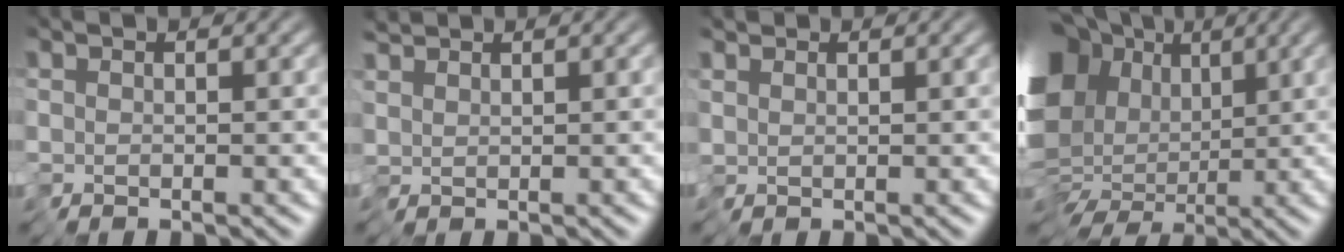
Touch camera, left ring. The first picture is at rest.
{"total": 1.3, "force": [1.2, 0.6, -0.1], "torque": [-0.006, 0.008, 0.022]}
{"total": 1.1, "force": [0.8, 0.7, -0.3], "torque": [0.005, 0.005, 0.018]}
{"total": 15.9, "force": [0.7, 12.6, 9.8], "torque": [-0.197, -0.028, 0.013]}